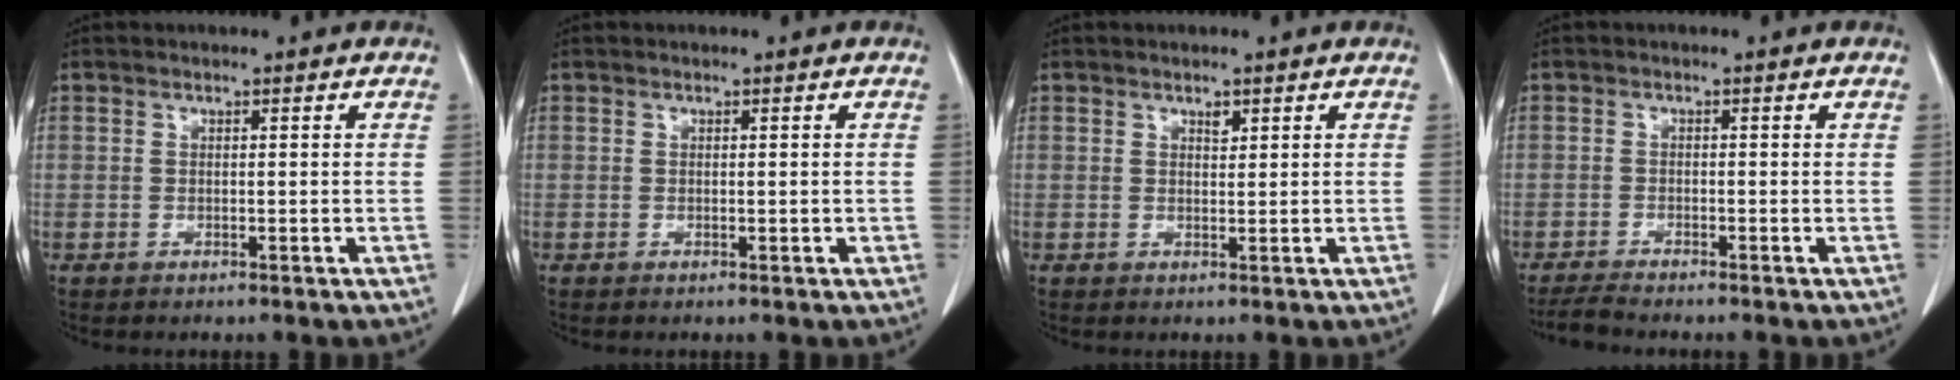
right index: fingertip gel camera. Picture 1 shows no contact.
{"total": 0.6, "force": [0.0, 0.2, 0.5], "torque": [-0.008, -0.002, 0.004]}
{"total": 1.1, "force": [0.7, 0.5, 0.6], "torque": [-0.009, -0.005, 0.011]}
{"total": 2.5, "force": [-2.3, -0.5, 0.7], "torque": [-0.021, -0.013, -0.046]}